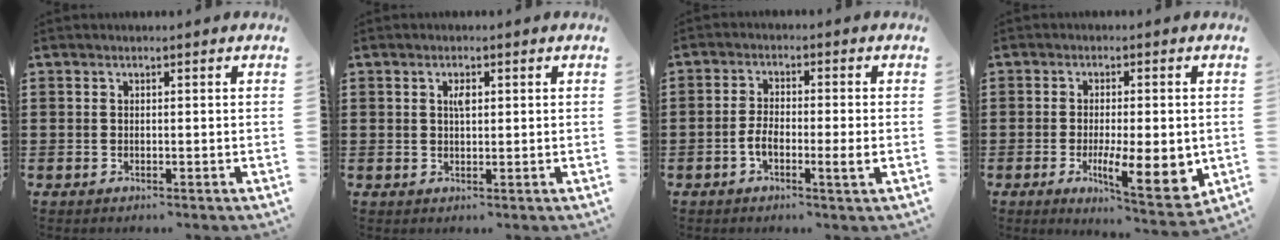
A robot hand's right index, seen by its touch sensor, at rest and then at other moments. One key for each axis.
{"total": 1.8, "fx": 0.5, "fy": 0.7, "fz": 1.5, "tx": -0.025, "ty": 0.003, "tz": 0.005}
{"total": 4.8, "fx": -1.5, "fy": 1.2, "fz": 4.4, "tx": -0.089, "ty": -0.003, "tz": -0.029}
{"total": 9.8, "fx": -1.9, "fy": 2.9, "fz": 9.2, "tx": -0.137, "ty": -0.011, "tz": -0.024}